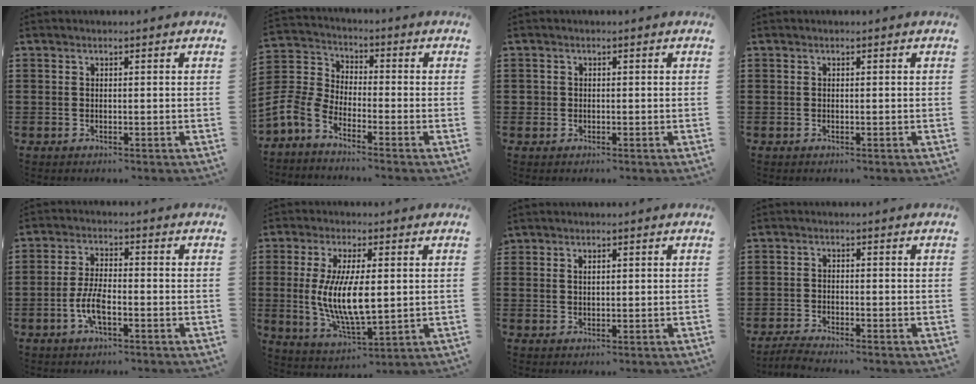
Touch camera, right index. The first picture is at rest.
{"total": 5.2, "force": [-4.7, 1.6, 1.6], "torque": [-0.076, -0.017, -0.105]}
{"total": 0.9, "force": [-0.2, 0.9, 0.2], "torque": [-0.005, 0.004, -0.005]}
{"total": 0.0}
{"total": 5.3, "force": [-1.9, 1.9, 4.6], "torque": [-0.113, -0.005, -0.044]}
{"total": 9.9, "force": [0.6, 3.6, 9.2], "torque": [-0.196, -0.006, 0.007]}
{"total": 1.3, "force": [1.0, 0.6, 0.5], "torque": [-0.010, 0.003, 0.019]}
{"total": 2.0, "force": [-2.0, -0.1, 0.3], "torque": [-0.006, 0.002, -0.040]}